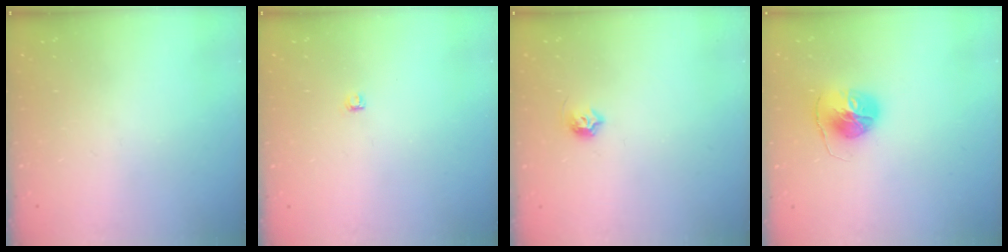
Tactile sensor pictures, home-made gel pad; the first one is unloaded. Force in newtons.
{"total": 2.8, "press": 2.8, "slide": 0.4}
{"total": 6.1, "press": 6.0, "slide": 1.1}
{"total": 10.1, "press": 10.1, "slide": 0.2}